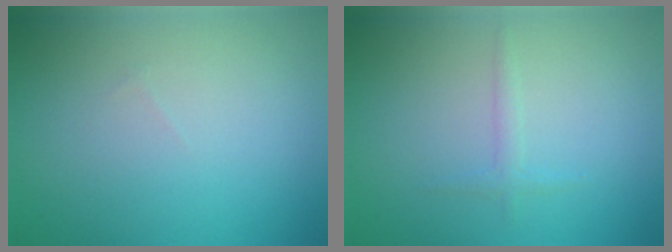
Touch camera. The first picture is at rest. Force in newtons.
{"total": 0.9, "press": 0.9, "slide": 0.0}